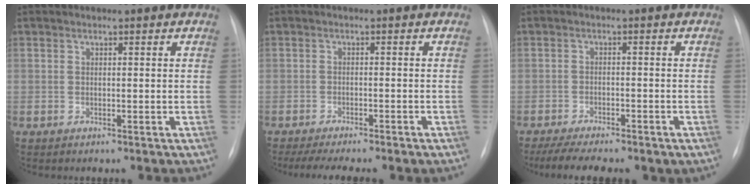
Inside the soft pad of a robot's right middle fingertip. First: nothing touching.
{"total": 9.9, "force": [-8.2, 1.9, 5.2], "torque": [-0.069, -0.003, -0.109]}
{"total": 9.8, "force": [-7.7, 2.7, 5.4], "torque": [-0.082, -0.007, -0.108]}